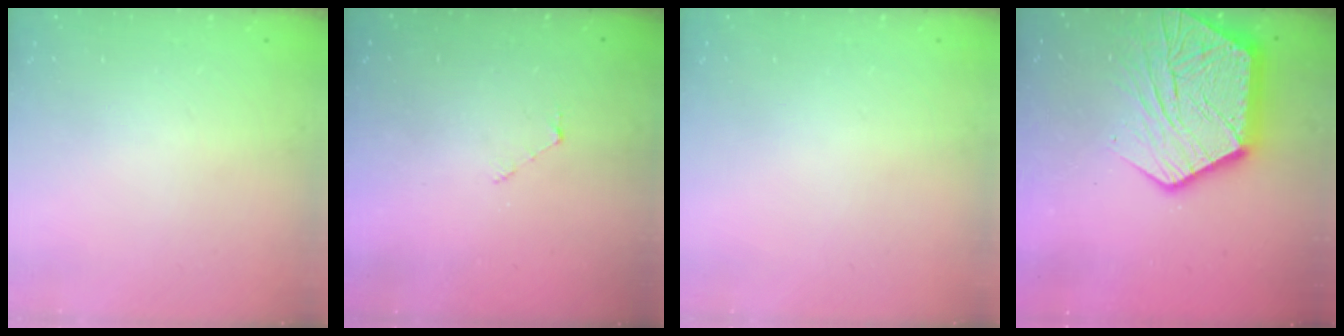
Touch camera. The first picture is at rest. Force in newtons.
{"total": 1.6, "press": 1.6, "slide": 0.1}
{"total": 0.0}
{"total": 21.3, "press": 21.2, "slide": 1.8}